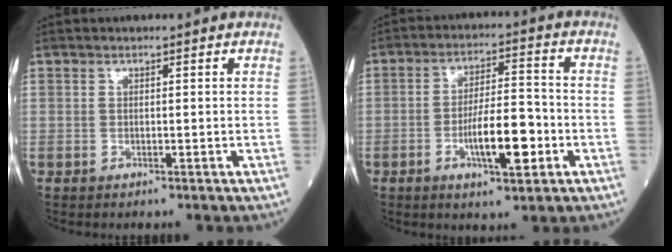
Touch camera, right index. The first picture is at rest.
{"total": 9.2, "force": [-3.1, 2.0, 8.4], "torque": [-0.145, 0.004, -0.051]}